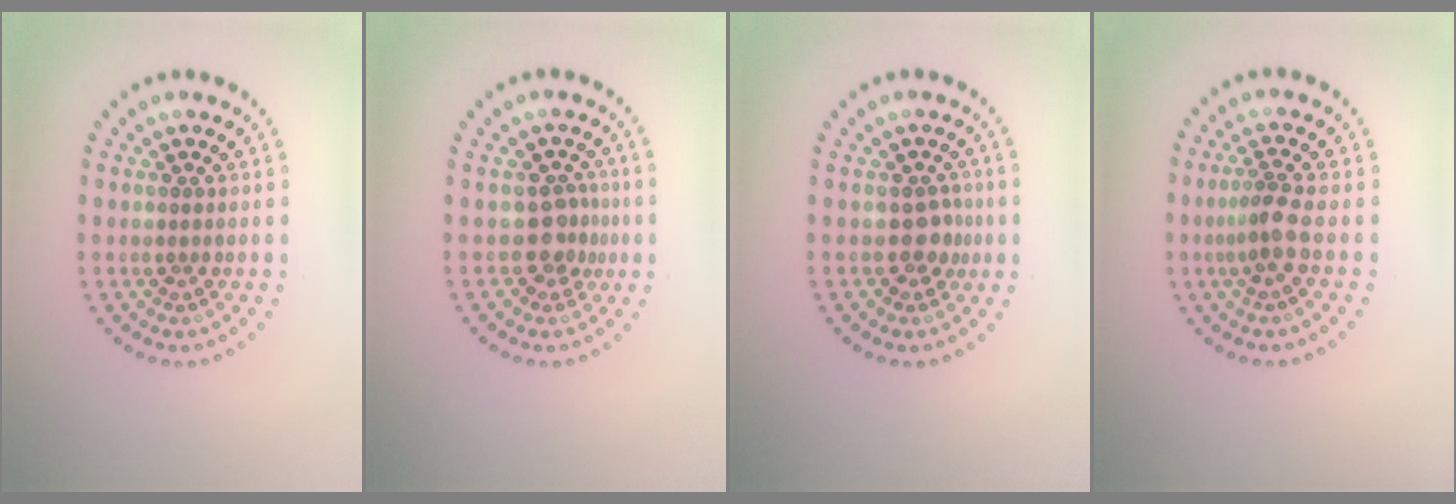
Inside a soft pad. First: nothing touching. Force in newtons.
{"total": 2.2, "press": 1.8, "slide": 1.1}
{"total": 1.7, "press": 1.4, "slide": 0.9}
{"total": 2.3, "press": 1.8, "slide": 1.6}